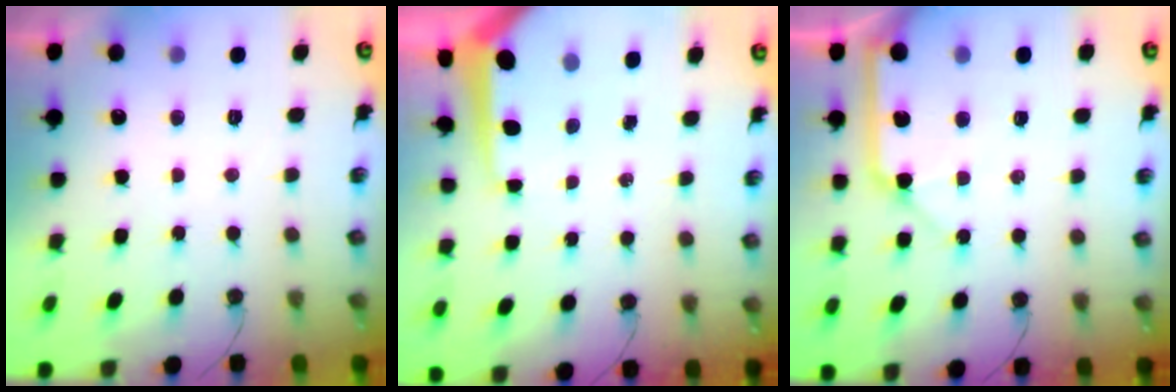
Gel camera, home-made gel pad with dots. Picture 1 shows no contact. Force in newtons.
{"total": 8.0, "press": 8.0, "slide": 0.7}
{"total": 12.0, "press": 11.9, "slide": 1.6}